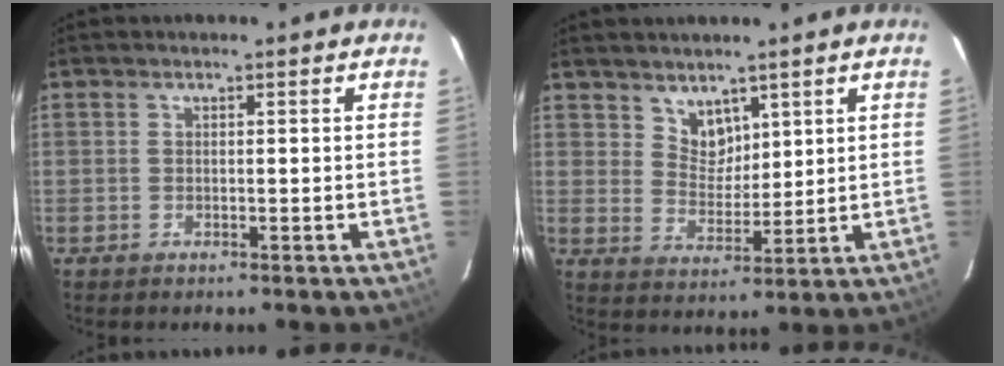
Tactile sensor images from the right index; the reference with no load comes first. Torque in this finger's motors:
{"motor_torque": [0.00, 0.17, 0.11, 0.00]}